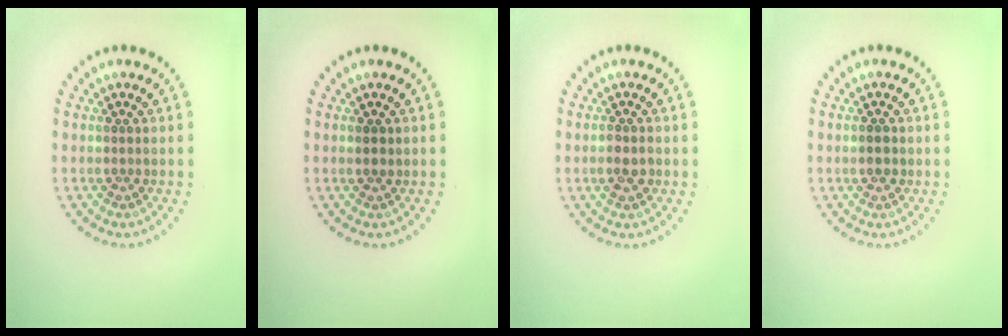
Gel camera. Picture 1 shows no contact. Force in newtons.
{"total": 0.8, "press": 0.7, "slide": 0.4}
{"total": 1.6, "press": 1.6, "slide": 0.3}
{"total": 1.7, "press": 1.6, "slide": 0.2}